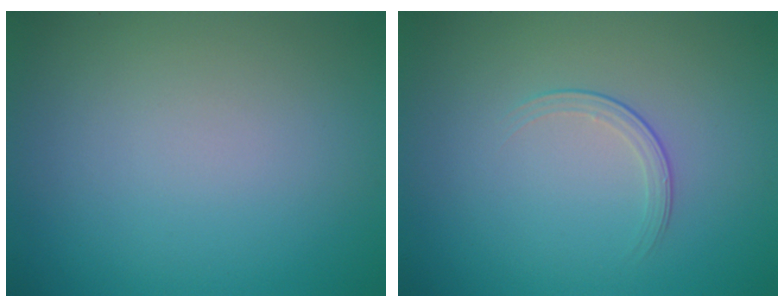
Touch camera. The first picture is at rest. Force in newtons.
{"total": 1.5, "press": 0.7, "slide": 1.4}